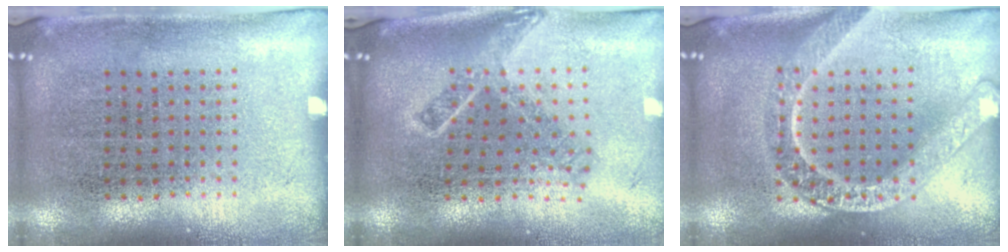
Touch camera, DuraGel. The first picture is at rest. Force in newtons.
{"total": 1.9, "press": 1.3, "slide": 1.4}
{"total": 2.3, "press": 2.3, "slide": 0.2}